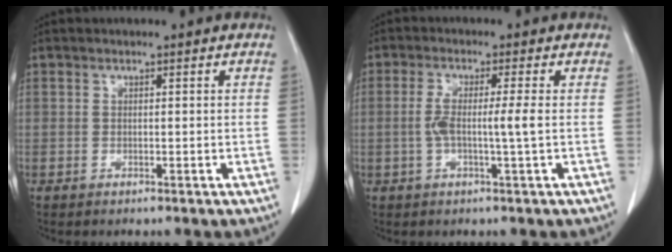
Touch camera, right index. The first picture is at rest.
{"total": 4.6, "force": [-0.4, -0.4, 4.6], "torque": [-0.092, 0.003, -0.007]}